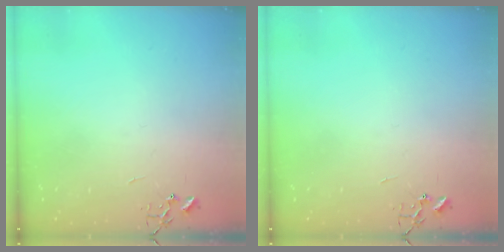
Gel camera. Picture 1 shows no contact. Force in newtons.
{"total": 0.0}